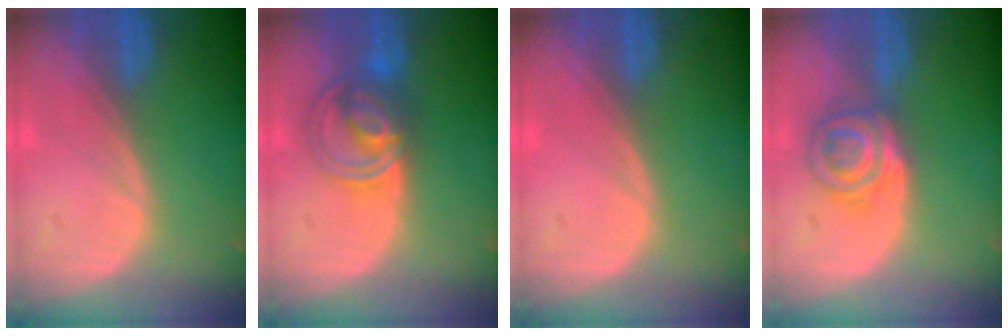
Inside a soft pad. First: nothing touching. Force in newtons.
{"total": 6.7, "press": 6.4, "slide": 2.0}
{"total": 0.6, "press": 0.0, "slide": 0.6}
{"total": 6.0, "press": 5.6, "slide": 2.2}